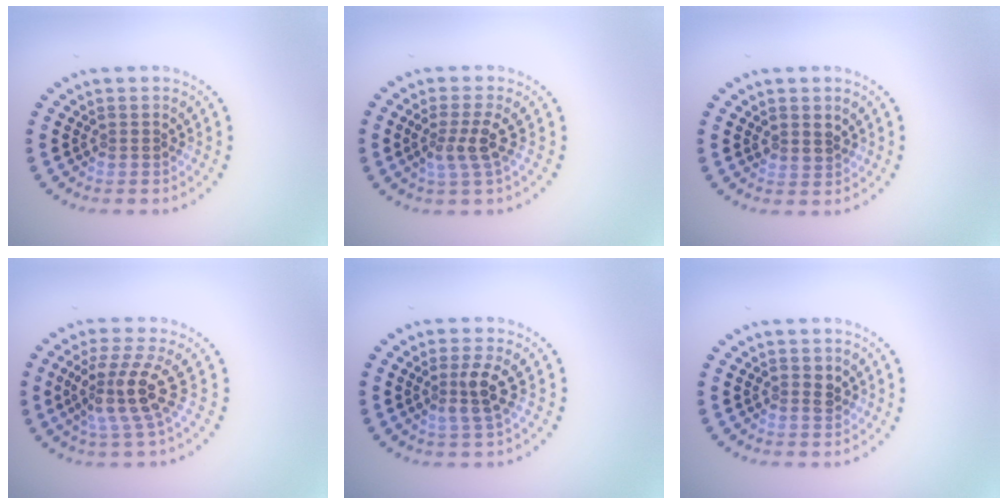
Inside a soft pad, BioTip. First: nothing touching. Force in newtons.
{"total": 2.4, "press": 1.9, "slide": 1.5}
{"total": 1.0, "press": 0.7, "slide": 0.6}
{"total": 4.3, "press": 3.2, "slide": 2.8}
{"total": 2.7, "press": 2.4, "slide": 1.2}
{"total": 1.4, "press": 1.4, "slide": 0.1}